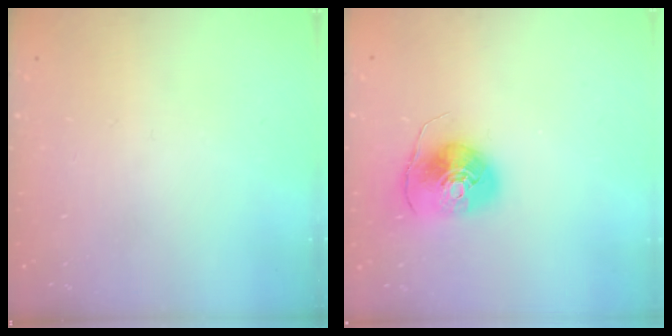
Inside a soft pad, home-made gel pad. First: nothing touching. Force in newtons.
{"total": 8.4, "press": 8.3, "slide": 1.5}